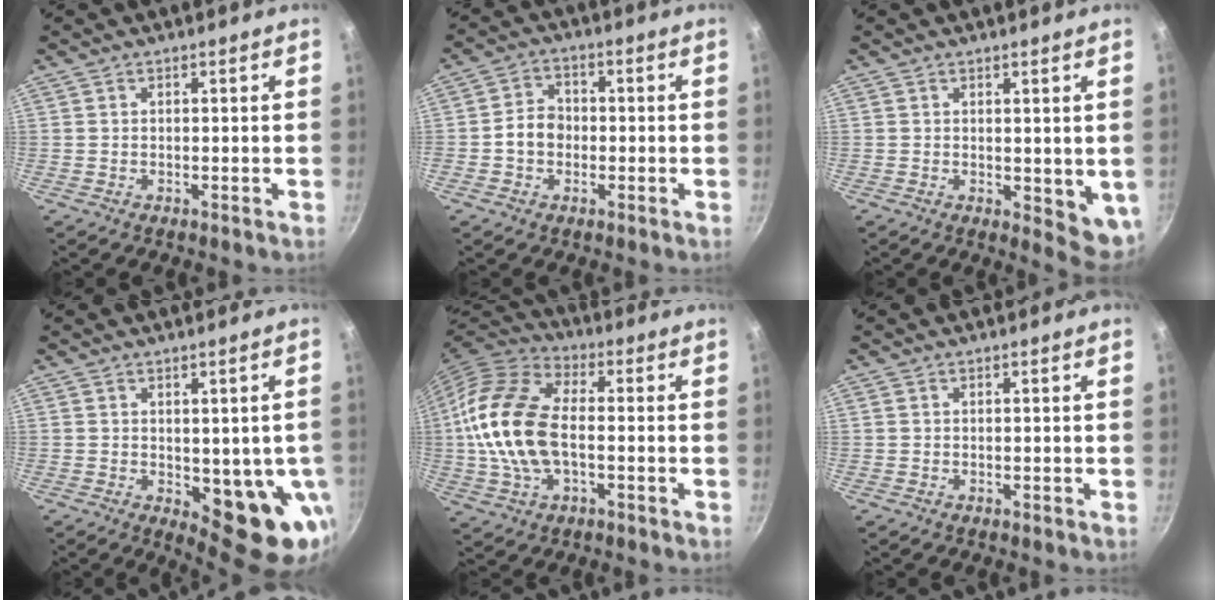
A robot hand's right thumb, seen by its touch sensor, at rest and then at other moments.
{"total": 5.4, "force": [-0.9, 4.5, 2.8], "torque": [-0.022, 0.018, -0.024]}
{"total": 6.3, "force": [0.9, 3.2, 5.4], "torque": [-0.054, -0.012, 0.020]}
{"total": 12.0, "force": [-1.9, 5.2, 10.7], "torque": [-0.090, -0.010, -0.013]}
{"total": 17.9, "force": [-1.0, 10.4, 14.5], "torque": [-0.278, 0.029, -0.031]}
{"total": 0.0}